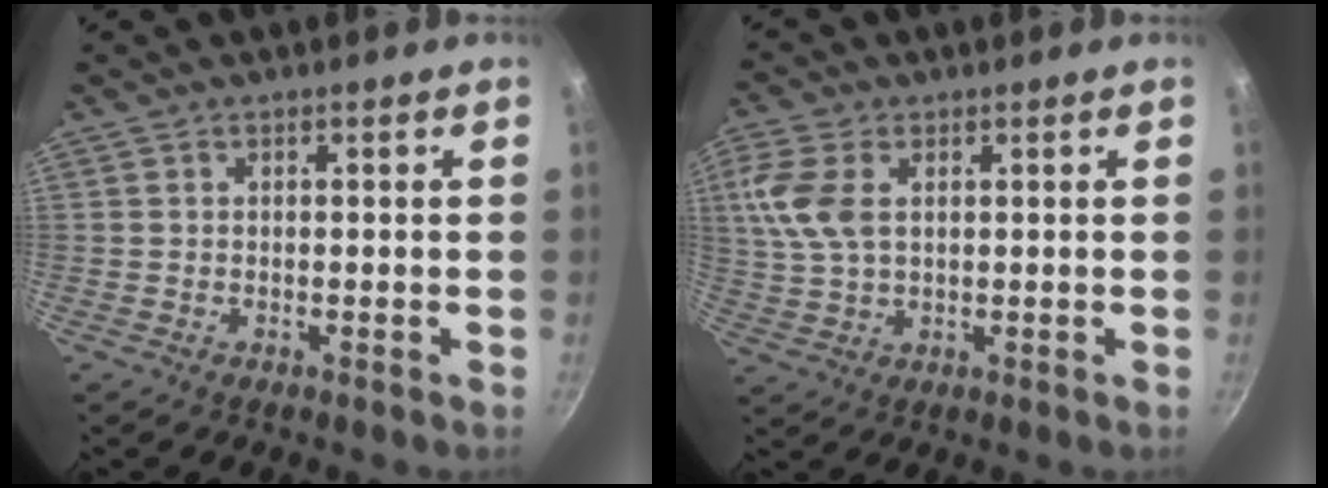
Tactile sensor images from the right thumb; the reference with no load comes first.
{"total": 8.8, "force": [2.1, 5.3, 6.7], "torque": [-0.146, 0.006, 0.041]}